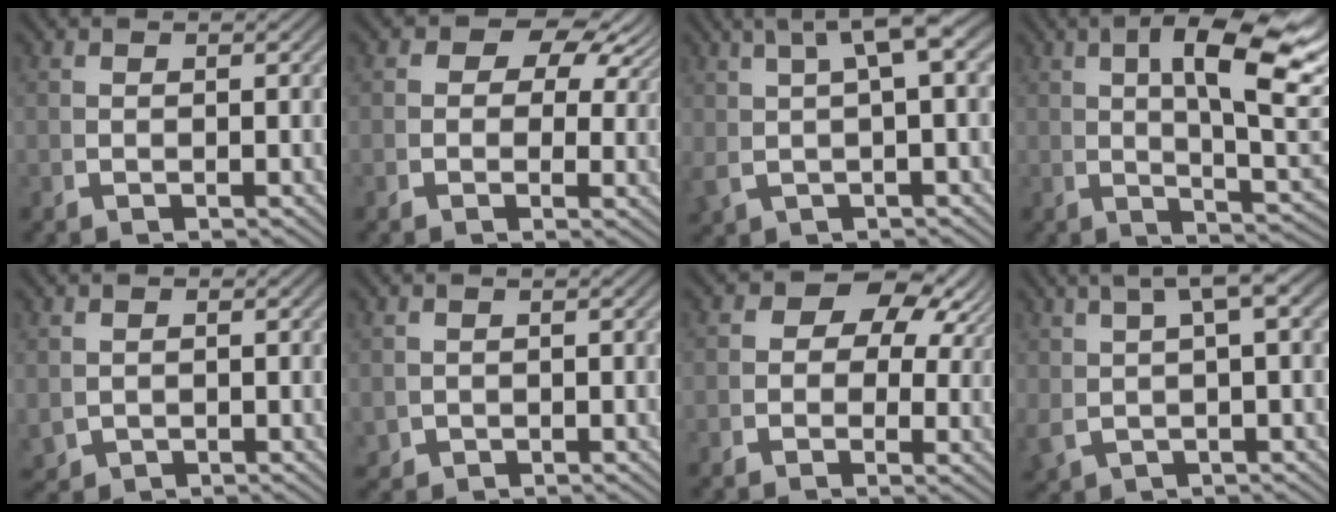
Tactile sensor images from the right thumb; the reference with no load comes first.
{"total": 3.8, "force": [1.3, 2.6, 2.5], "torque": [-0.041, -0.004, 0.020]}
{"total": 6.7, "force": [3.3, 2.5, 5.2], "torque": [-0.066, 0.032, 0.052]}
{"total": 10.8, "force": [2.8, 4.2, 9.6], "torque": [-0.122, 0.009, 0.040]}
{"total": 2.2, "force": [0.2, 2.0, 0.7], "torque": [-0.023, -0.015, 0.019]}
{"total": 1.3, "force": [0.1, 1.2, 0.3], "torque": [-0.013, -0.009, 0.012]}
{"total": 5.4, "force": [1.6, 3.6, 3.7], "torque": [-0.061, -0.005, 0.025]}
{"total": 6.1, "force": [3.0, 2.5, 4.6], "torque": [-0.061, 0.025, 0.050]}